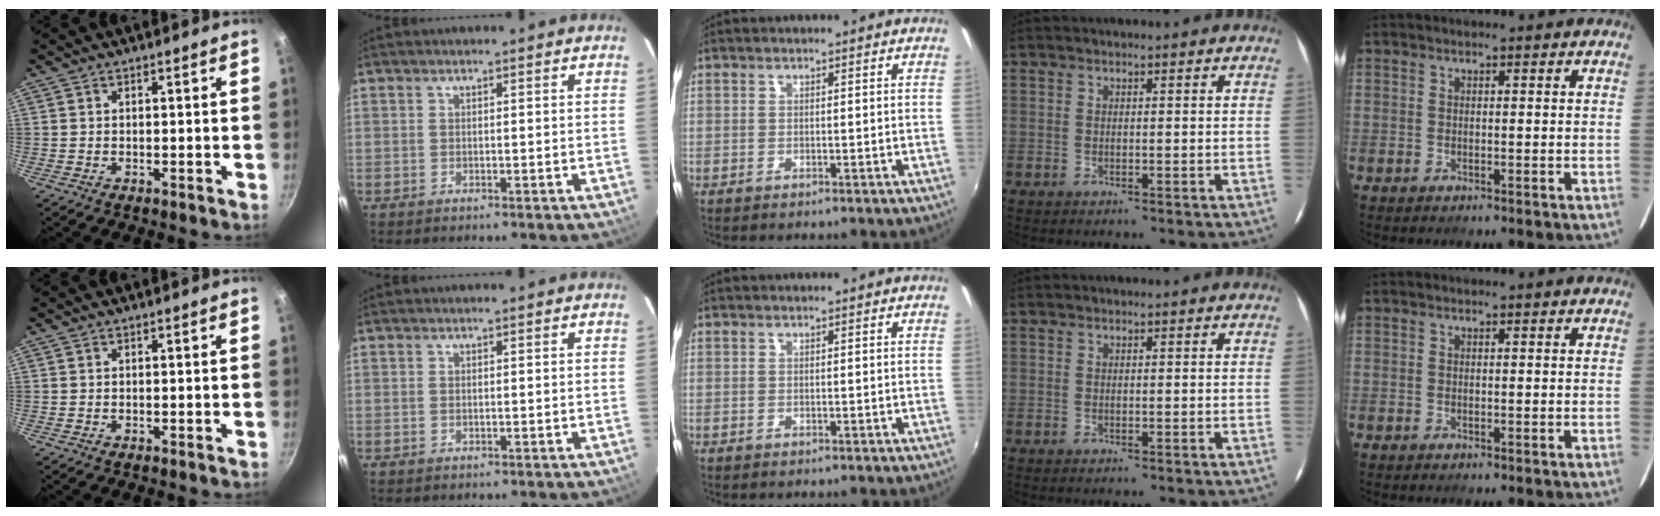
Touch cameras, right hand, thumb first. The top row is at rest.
{}